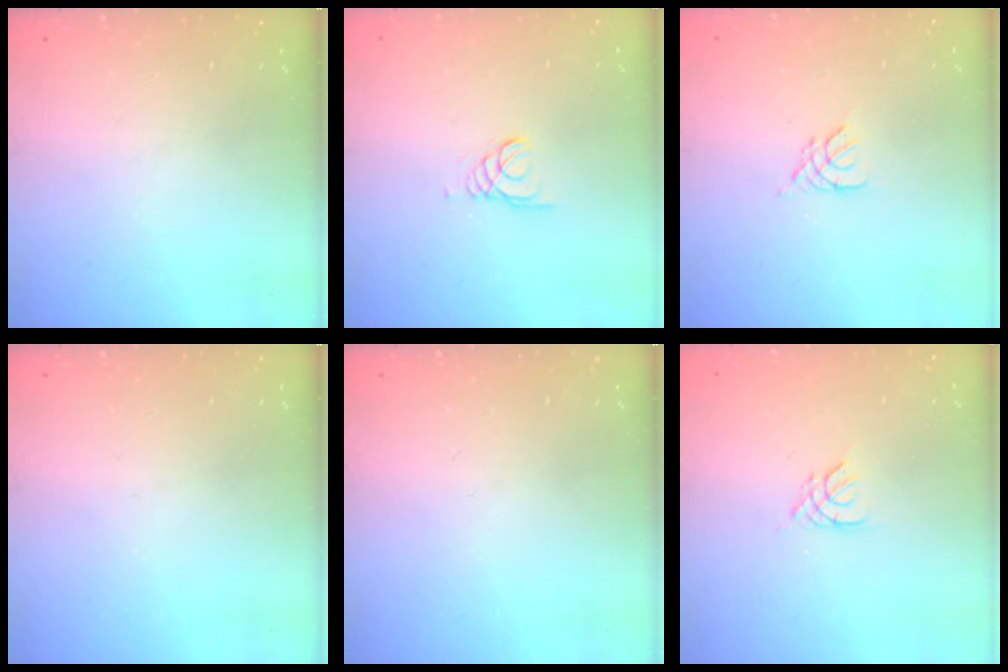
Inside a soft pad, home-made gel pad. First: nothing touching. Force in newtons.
{"total": 1.0, "press": 1.0, "slide": 0.1}
{"total": 2.7, "press": 2.7, "slide": 0.5}
{"total": 0.0}
{"total": 0.0}
{"total": 2.7, "press": 2.7, "slide": 0.5}